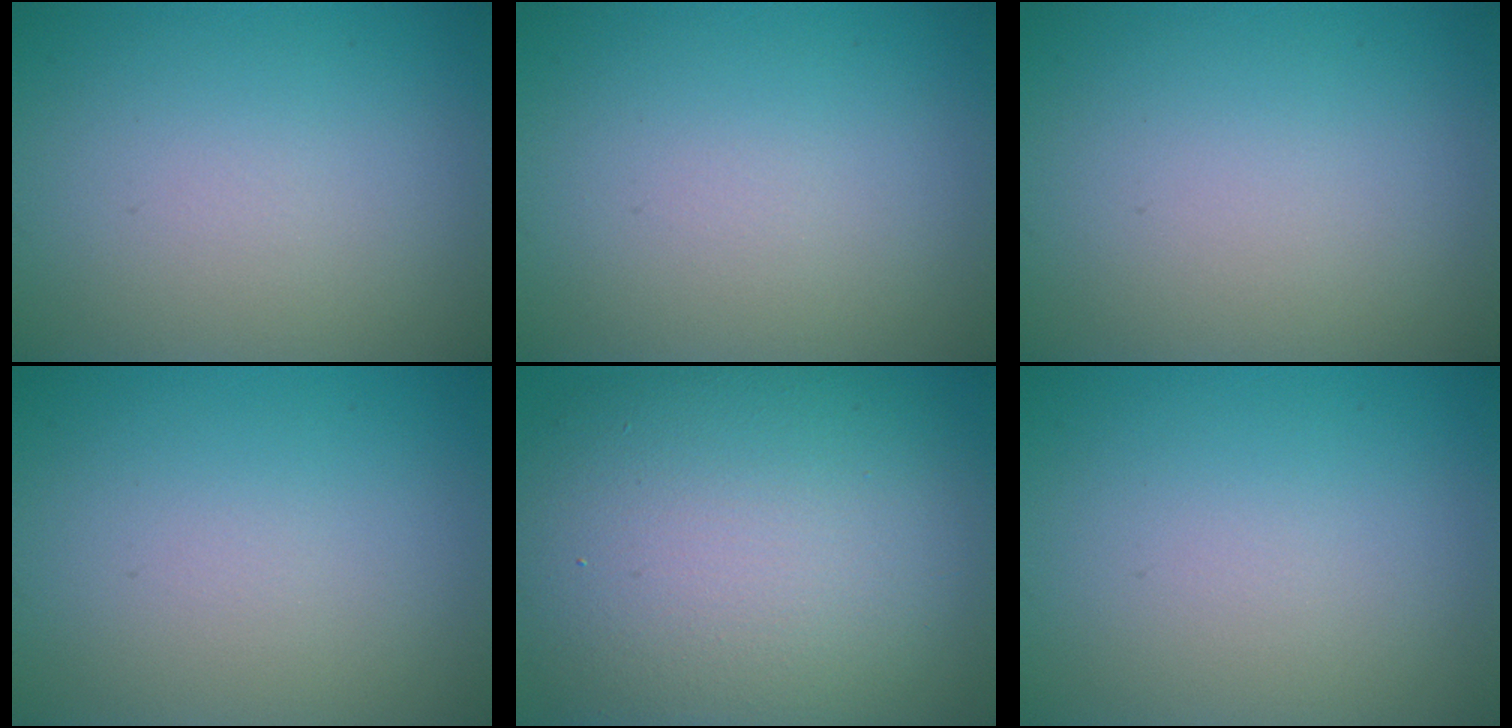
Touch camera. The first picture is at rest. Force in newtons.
{"total": 0.0}
{"total": 0.0}
{"total": 0.0}
{"total": 14.6, "press": 14.6, "slide": 0.4}
{"total": 0.0}